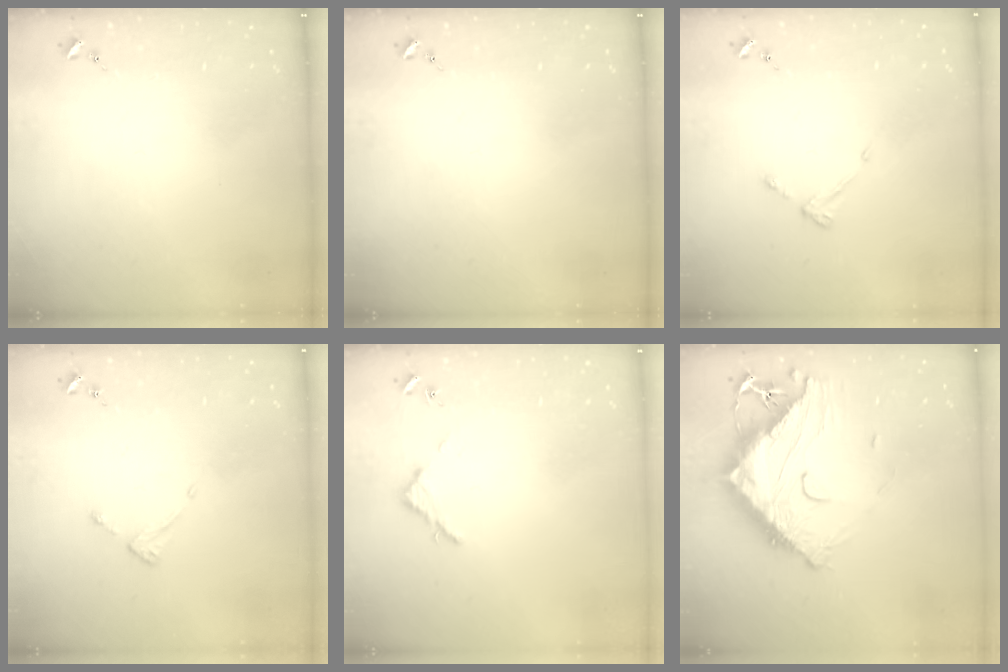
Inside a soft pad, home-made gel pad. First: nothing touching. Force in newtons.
{"total": 0.0}
{"total": 3.7, "press": 3.7, "slide": 0.5}
{"total": 2.6, "press": 2.6, "slide": 0.3}
{"total": 2.8, "press": 2.8, "slide": 0.3}
{"total": 20.5, "press": 20.4, "slide": 1.8}